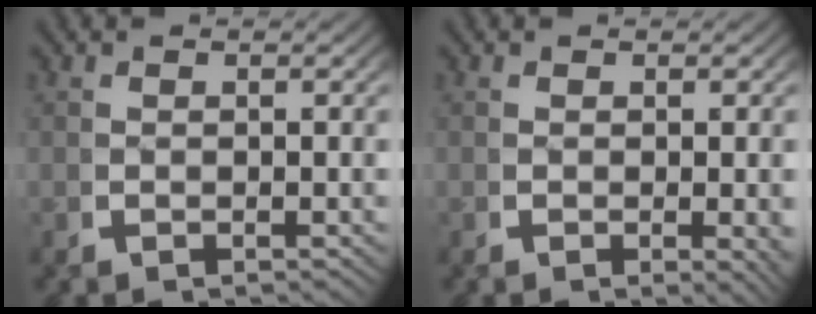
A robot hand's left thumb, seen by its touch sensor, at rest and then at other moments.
{"total": 1.6, "force": [0.0, 0.3, 1.6], "torque": [-0.026, -0.005, 0.003]}